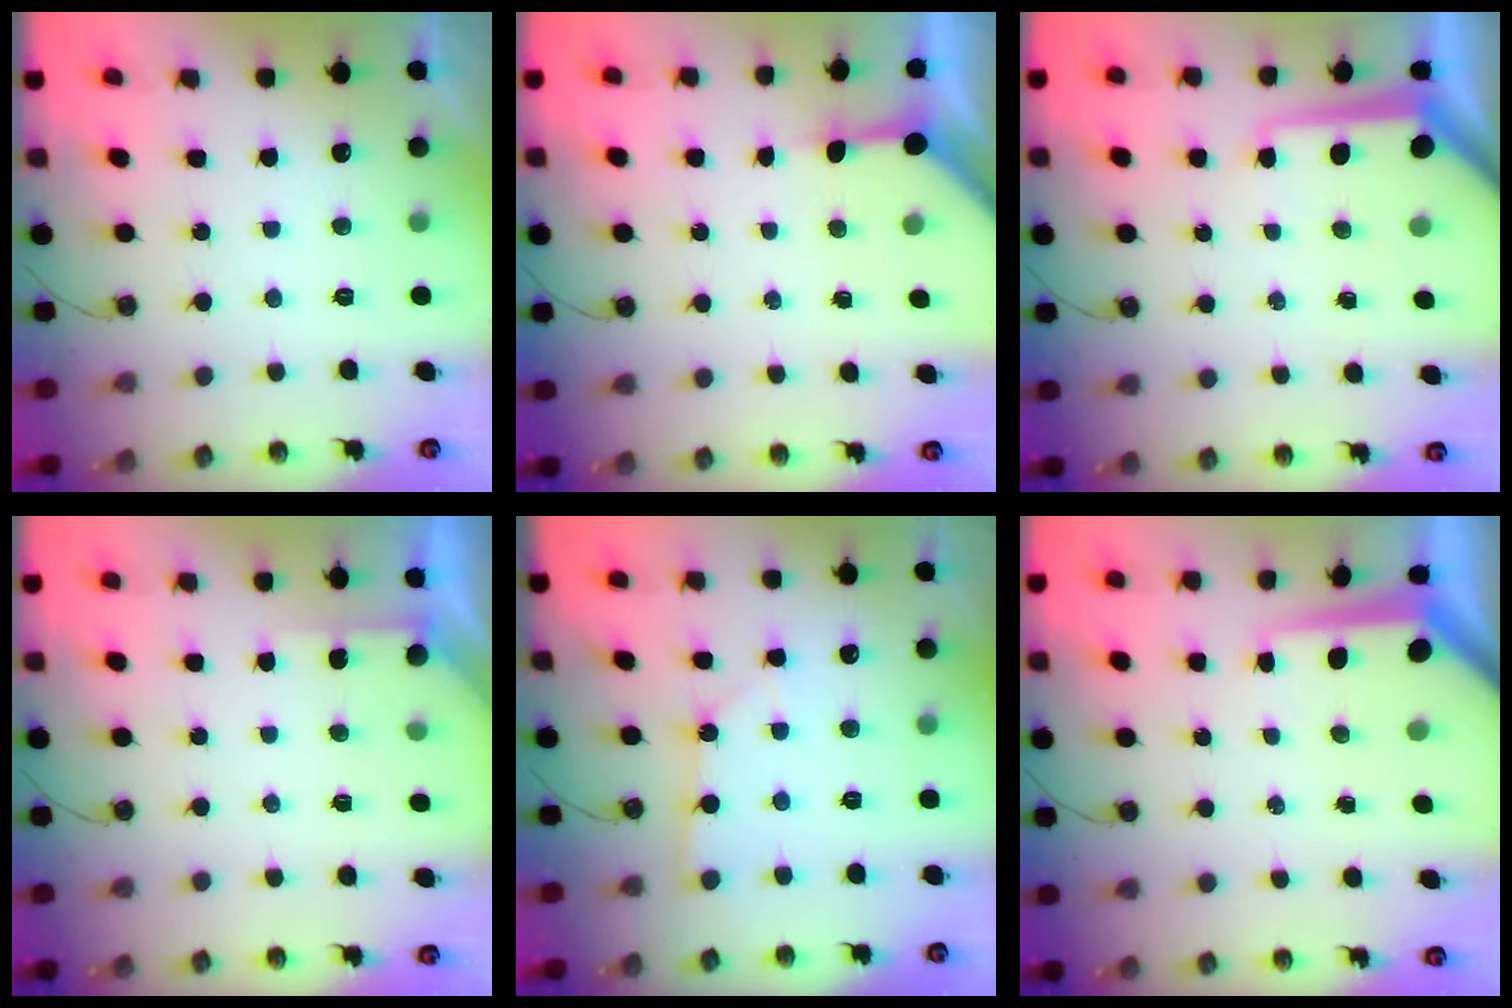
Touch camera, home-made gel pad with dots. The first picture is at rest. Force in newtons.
{"total": 3.8, "press": 3.8, "slide": 0.4}
{"total": 7.7, "press": 7.6, "slide": 0.8}
{"total": 2.8, "press": 2.8, "slide": 0.2}
{"total": 2.6, "press": 2.6, "slide": 0.2}
{"total": 7.4, "press": 7.4, "slide": 0.7}